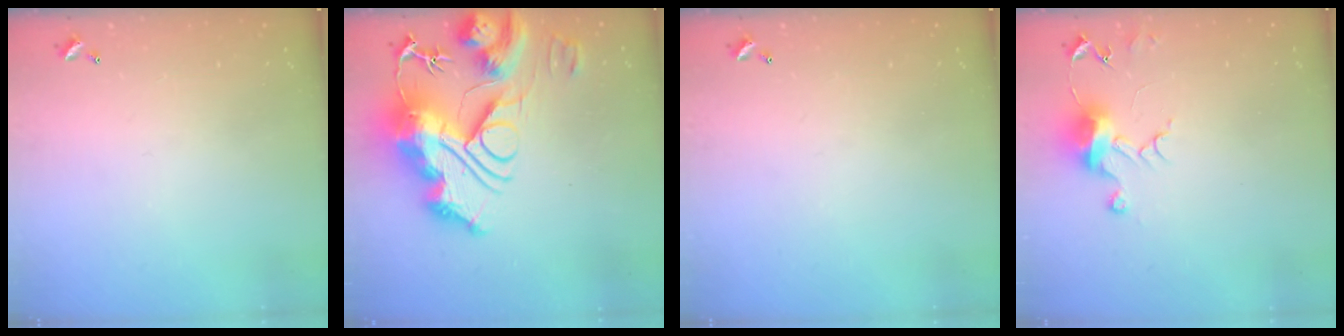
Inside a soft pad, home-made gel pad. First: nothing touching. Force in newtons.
{"total": 0.5, "press": 0.5, "slide": 0.0}
{"total": 0.0}
{"total": 7.7, "press": 7.7, "slide": 0.4}